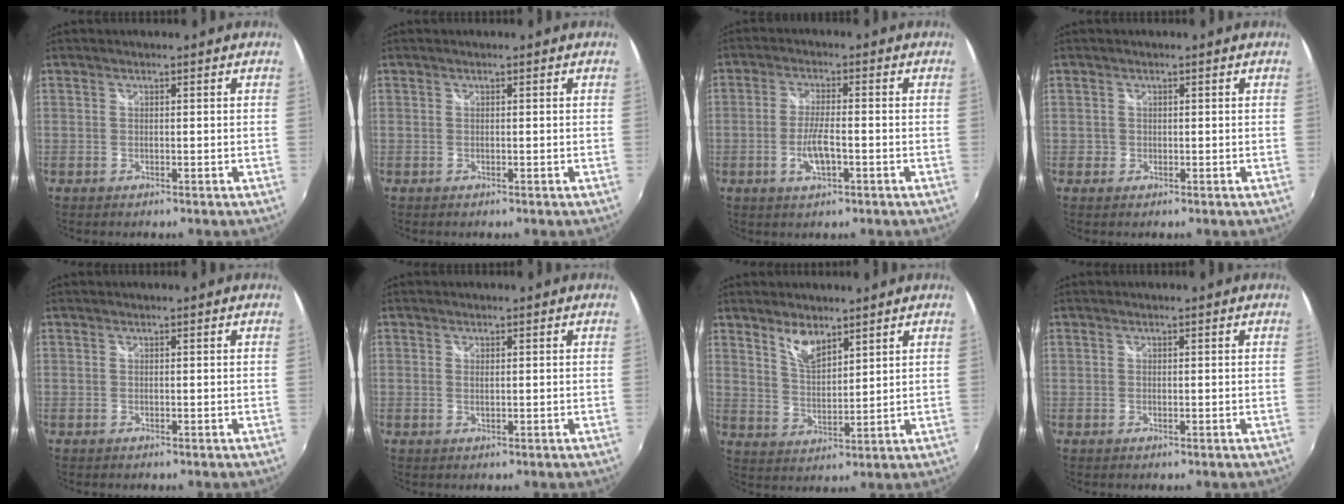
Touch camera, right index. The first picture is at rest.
{"total": 0.0}
{"total": 5.6, "force": [-2.0, 1.3, 5.0], "torque": [-0.103, -0.004, -0.037]}
{"total": 1.2, "force": [-0.2, 1.2, 0.0], "torque": [0.000, 0.003, -0.002]}
{"total": 0.0}
{"total": 0.9, "force": [0.2, 0.4, 0.8], "torque": [-0.016, -0.001, 0.001]}
{"total": 5.8, "force": [4.3, 2.2, 3.2], "torque": [-0.054, -0.001, 0.084]}
{"total": 0.0}